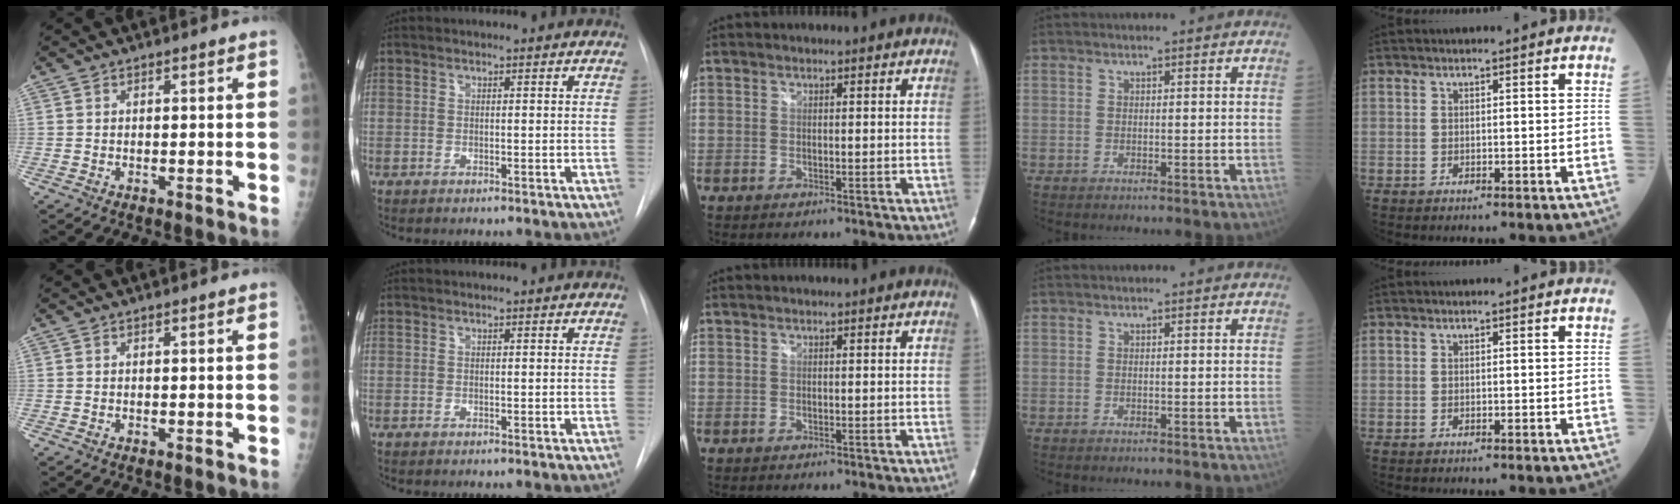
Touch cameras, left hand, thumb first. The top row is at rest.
{}